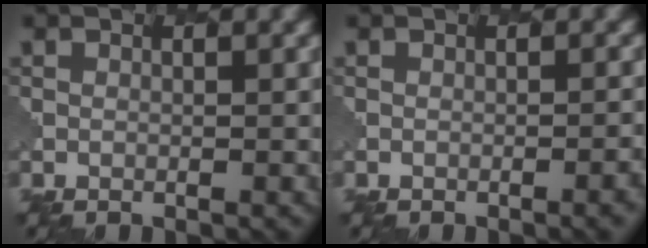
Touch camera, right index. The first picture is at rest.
{"total": 3.0, "force": [-1.6, 1.0, 2.3], "torque": [-0.004, 0.012, -0.015]}